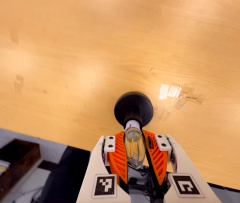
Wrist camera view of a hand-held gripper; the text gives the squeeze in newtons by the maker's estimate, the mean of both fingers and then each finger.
{"total": 21.0, "left": 22.4, "right": 19.7}